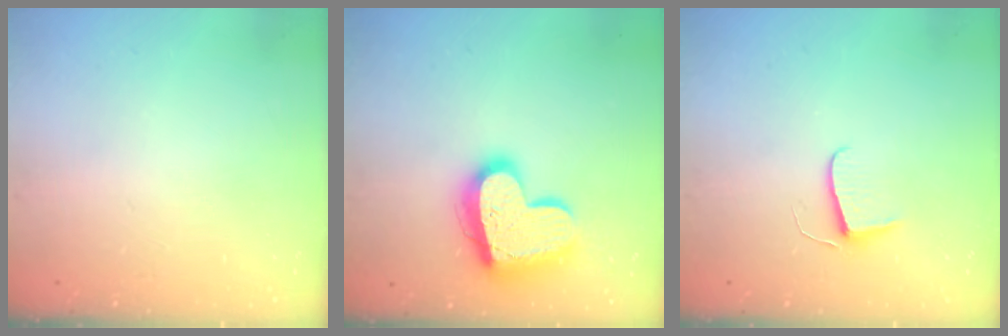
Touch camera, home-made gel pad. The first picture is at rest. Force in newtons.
{"total": 18.2, "press": 18.2, "slide": 1.6}
{"total": 5.9, "press": 5.8, "slide": 0.6}